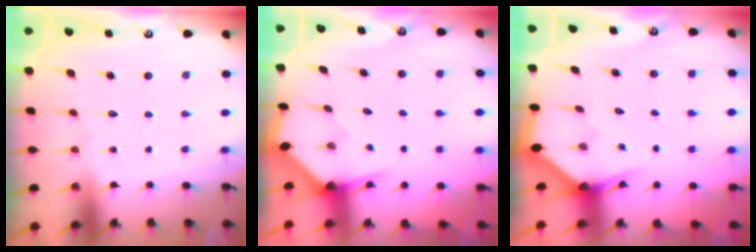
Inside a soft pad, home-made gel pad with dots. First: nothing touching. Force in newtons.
{"total": 2.7, "press": 2.7, "slide": 0.2}
{"total": 2.6, "press": 2.6, "slide": 0.2}